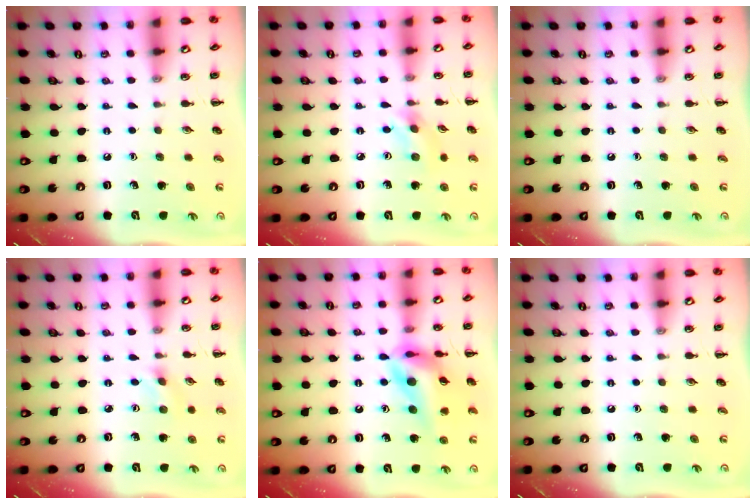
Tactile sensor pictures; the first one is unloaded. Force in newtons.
{"total": 2.9, "press": 2.9, "slide": 0.7}
{"total": 0.0}
{"total": 1.2, "press": 1.1, "slide": 0.3}
{"total": 15.1, "press": 14.7, "slide": 3.7}
{"total": 0.0}